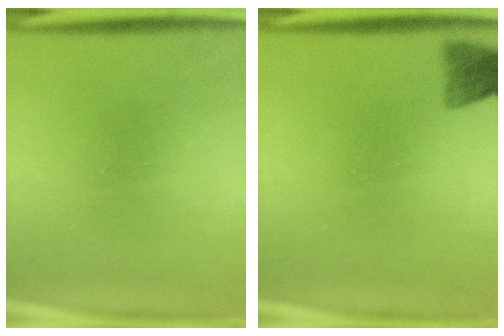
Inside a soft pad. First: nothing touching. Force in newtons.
{"total": 3.0}